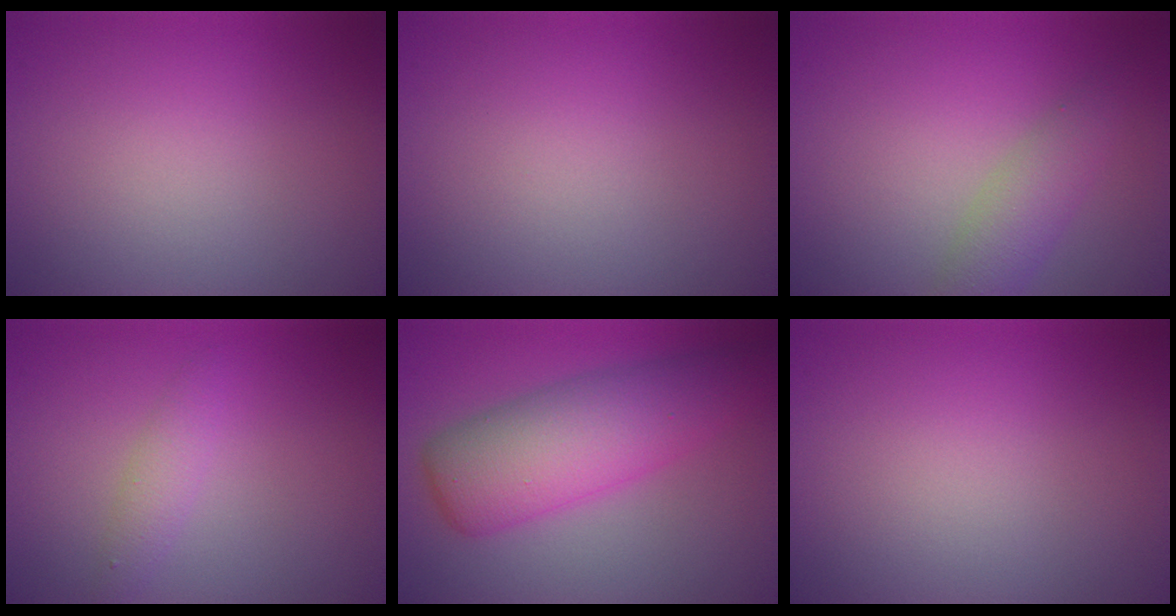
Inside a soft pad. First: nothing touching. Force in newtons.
{"total": 0.0}
{"total": 3.0, "press": 3.0, "slide": 0.1}
{"total": 1.4, "press": 1.4, "slide": 0.0}
{"total": 6.9, "press": 6.9, "slide": 0.1}
{"total": 0.0}